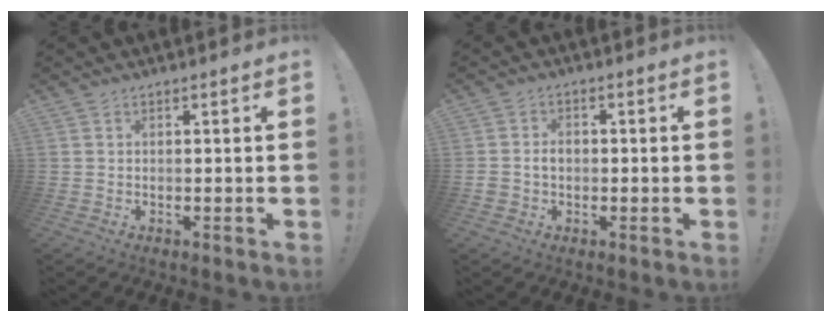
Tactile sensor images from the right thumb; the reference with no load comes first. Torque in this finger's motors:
{"motor_torque": [0.00, 0.11, 0.78, -0.22, -0.01]}